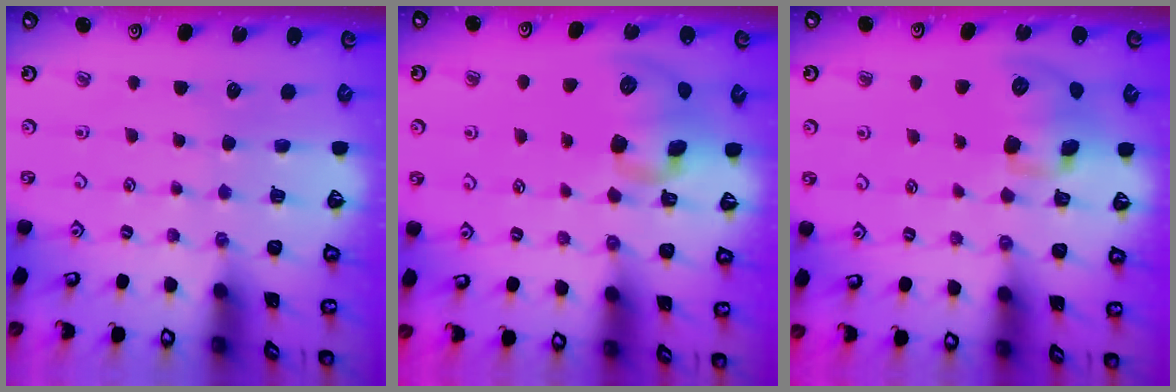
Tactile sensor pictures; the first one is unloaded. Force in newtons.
{"total": 12.3, "press": 12.2, "slide": 1.5}
{"total": 11.3, "press": 11.1, "slide": 2.3}